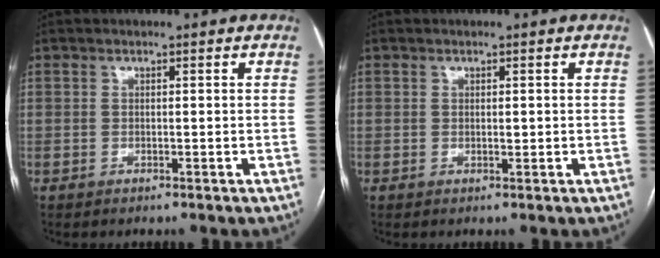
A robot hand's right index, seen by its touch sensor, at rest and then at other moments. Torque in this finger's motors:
{"motor_torque": [0.43, 0.22, 0.04, 0.01]}